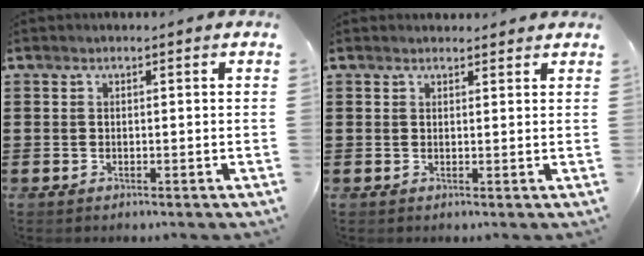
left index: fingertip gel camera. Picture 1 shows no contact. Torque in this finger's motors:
{"motor_torque": [0.95, -0.90, 0.18, 0.00]}